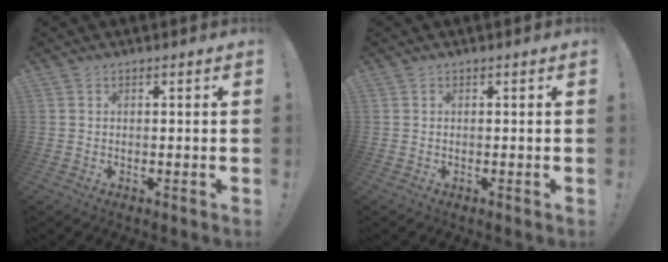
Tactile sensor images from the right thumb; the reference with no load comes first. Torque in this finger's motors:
{"motor_torque": [0.35, -0.12, 0.02, -0.38, 0.02]}